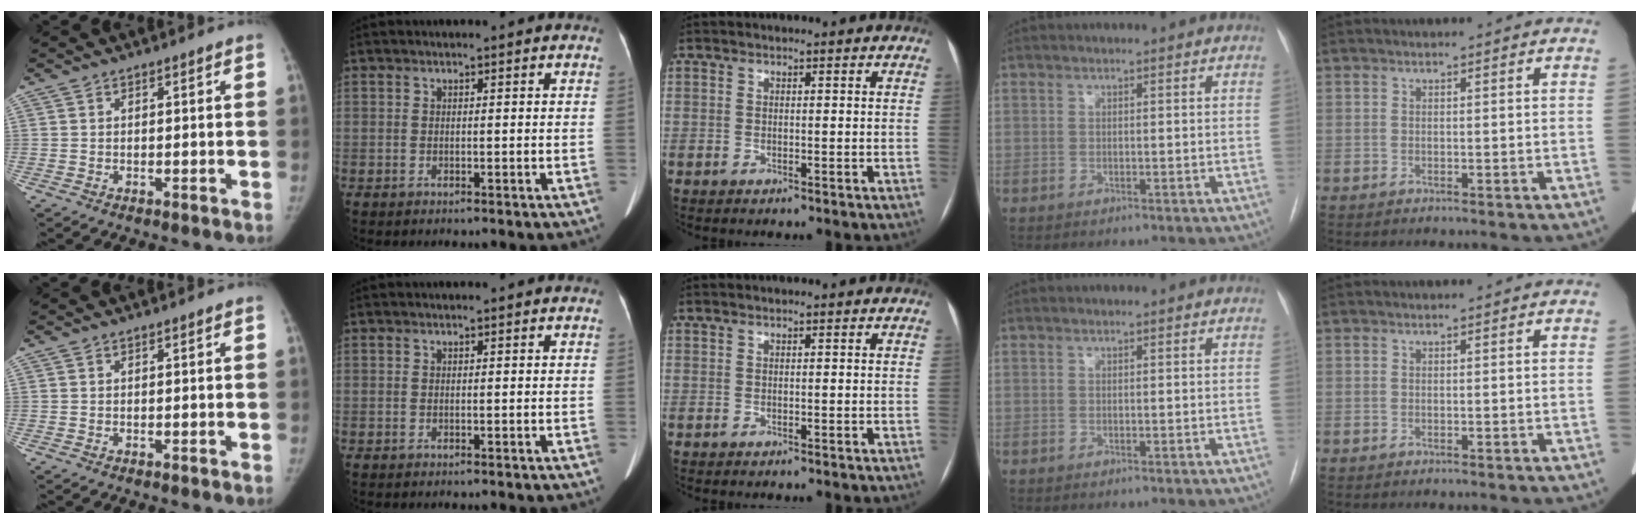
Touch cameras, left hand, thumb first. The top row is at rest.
{}